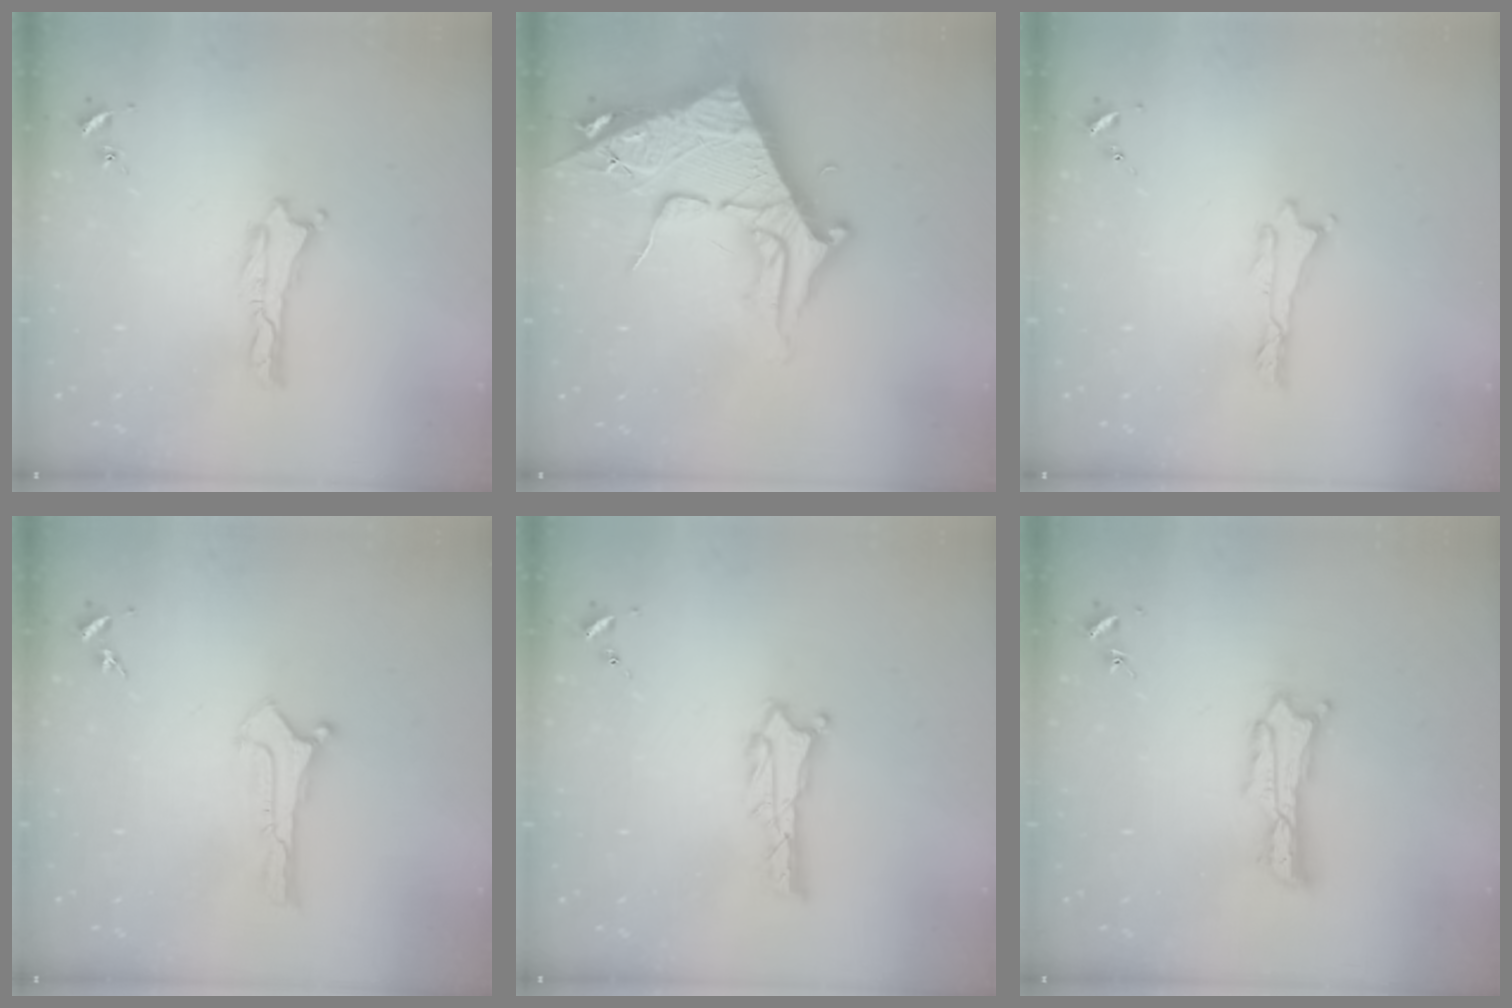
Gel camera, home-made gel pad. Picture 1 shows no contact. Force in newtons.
{"total": 12.0, "press": 11.9, "slide": 1.4}
{"total": 0.0}
{"total": 0.0}
{"total": 1.3, "press": 1.2, "slide": 0.1}
{"total": 2.7, "press": 2.7, "slide": 0.3}